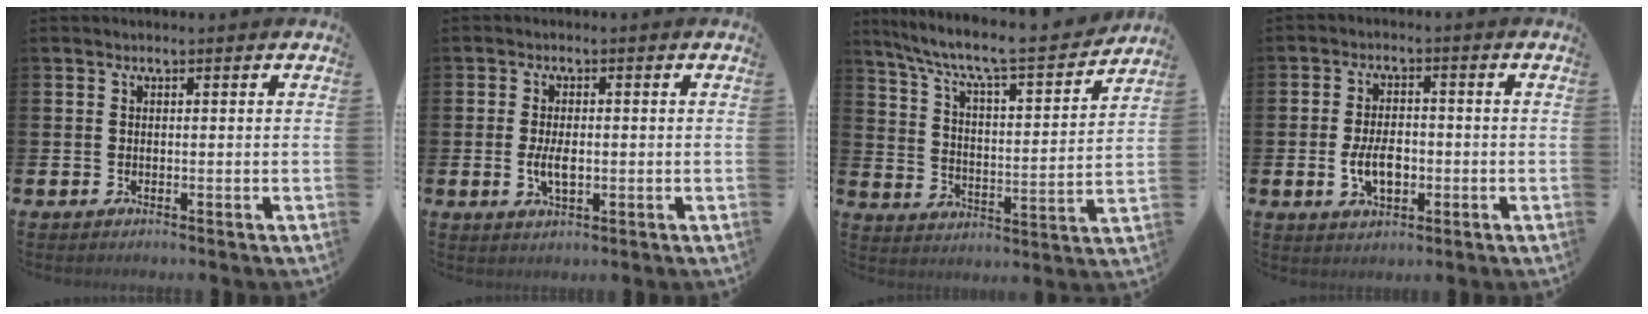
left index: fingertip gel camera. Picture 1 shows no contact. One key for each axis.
{"total": 3.5, "fx": -0.3, "fy": 1.8, "fz": 2.9, "tx": -0.047, "ty": 0.000, "tz": -0.007}
{"total": 7.9, "fx": 7.0, "fy": 1.1, "fz": 3.6, "tx": -0.100, "ty": -0.055, "tz": 0.112}
{"total": 4.9, "fx": -1.0, "fy": 2.9, "fz": 3.9, "tx": -0.060, "ty": 0.004, "tz": -0.019}